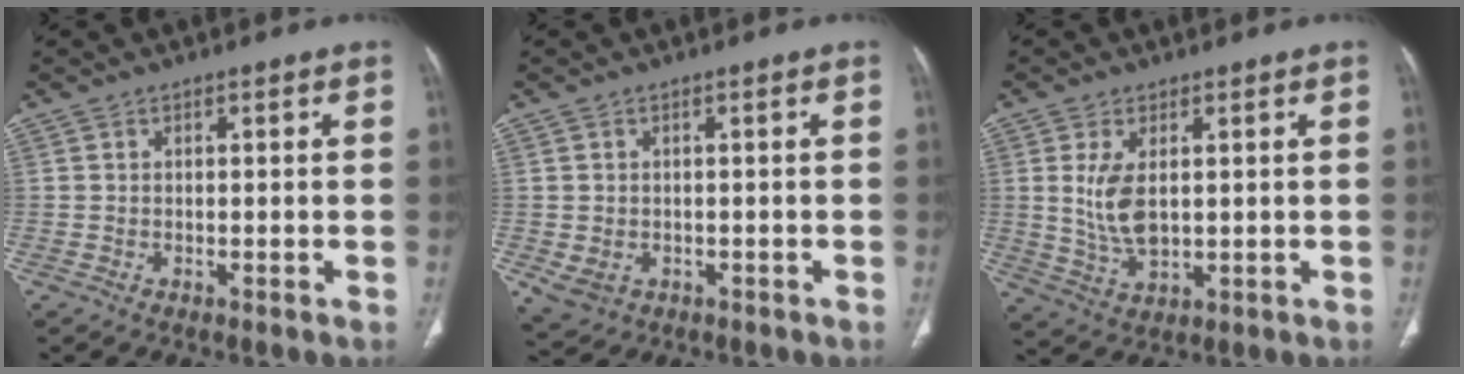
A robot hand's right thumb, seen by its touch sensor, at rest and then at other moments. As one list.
[{"total": 3.8, "force": [-0.8, 3.2, 1.9], "torque": [-0.040, 0.000, 0.003]}, {"total": 7.5, "force": [1.3, 3.8, 6.3], "torque": [-0.123, -0.014, 0.037]}]